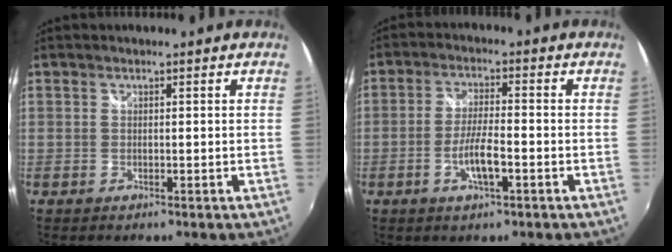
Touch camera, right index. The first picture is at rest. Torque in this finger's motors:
{"motor_torque": [0.13, -0.08, 0.29, 0.06]}